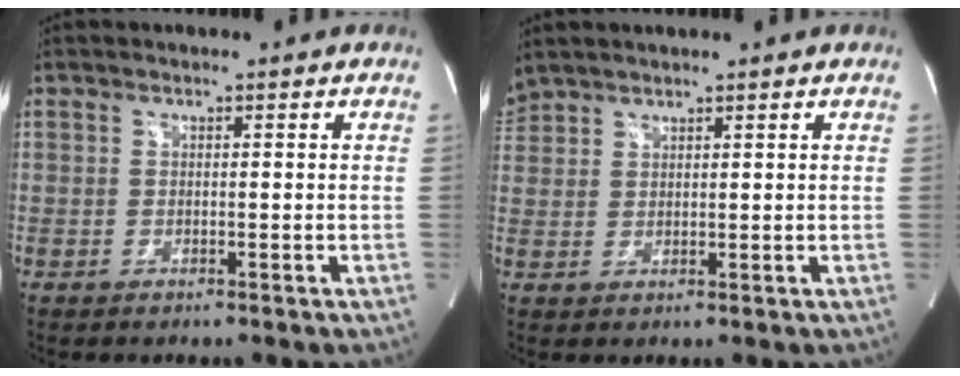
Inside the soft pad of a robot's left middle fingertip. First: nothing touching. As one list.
[{"total": 3.3, "force": [3.1, 1.0, 0.4], "torque": [-0.013, 0.024, 0.064]}]